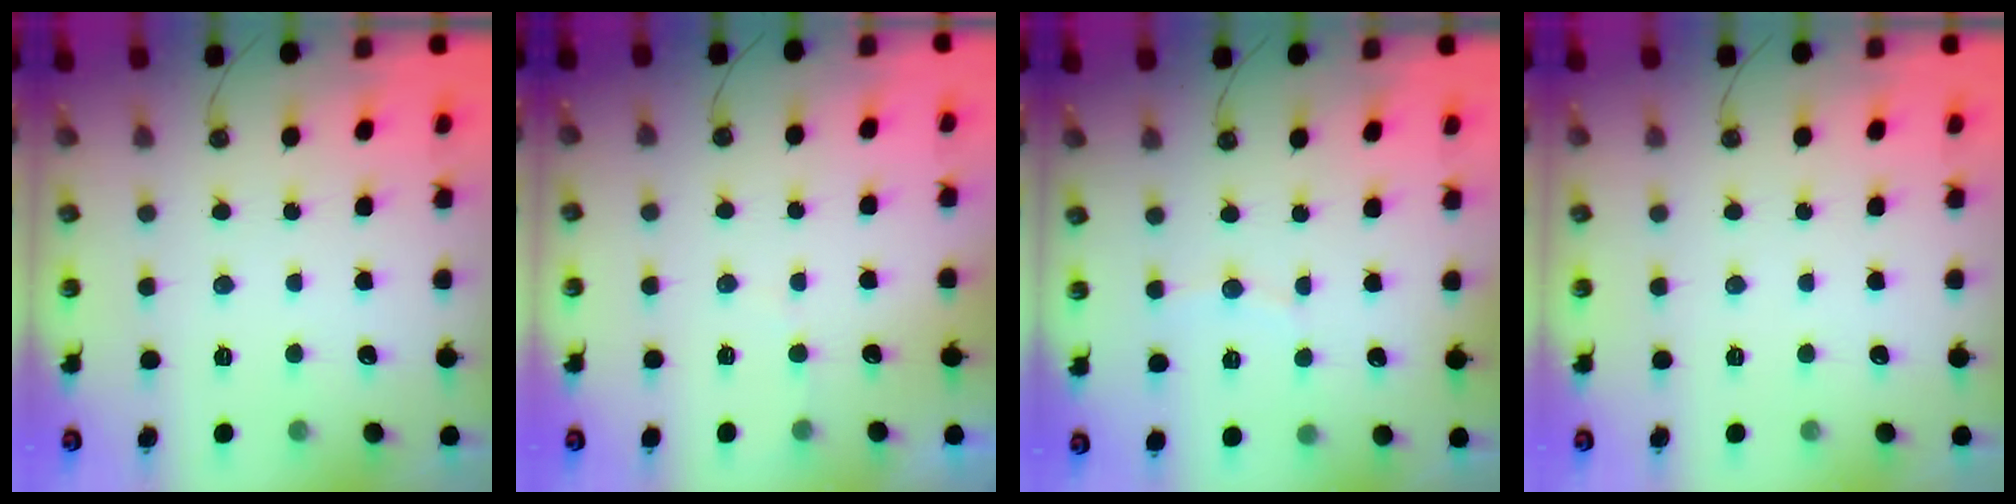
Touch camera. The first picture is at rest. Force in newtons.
{"total": 2.6, "press": 2.6, "slide": 0.3}
{"total": 4.4, "press": 4.2, "slide": 1.5}
{"total": 0.0}